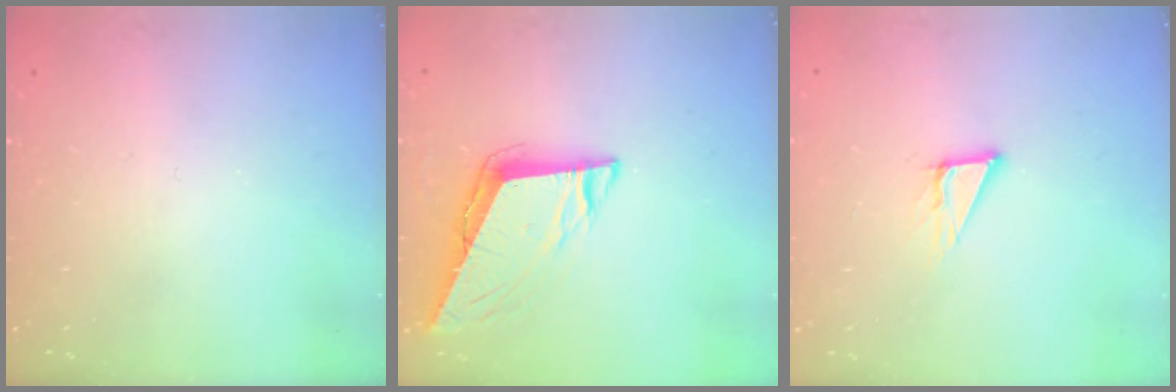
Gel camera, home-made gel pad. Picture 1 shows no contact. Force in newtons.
{"total": 8.7, "press": 8.4, "slide": 2.1}
{"total": 5.1, "press": 5.1, "slide": 0.5}